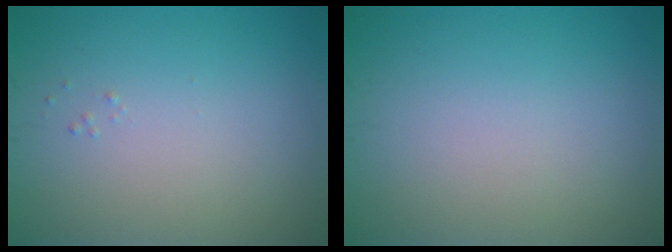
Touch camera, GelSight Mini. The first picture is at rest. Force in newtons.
{"total": 0.0}